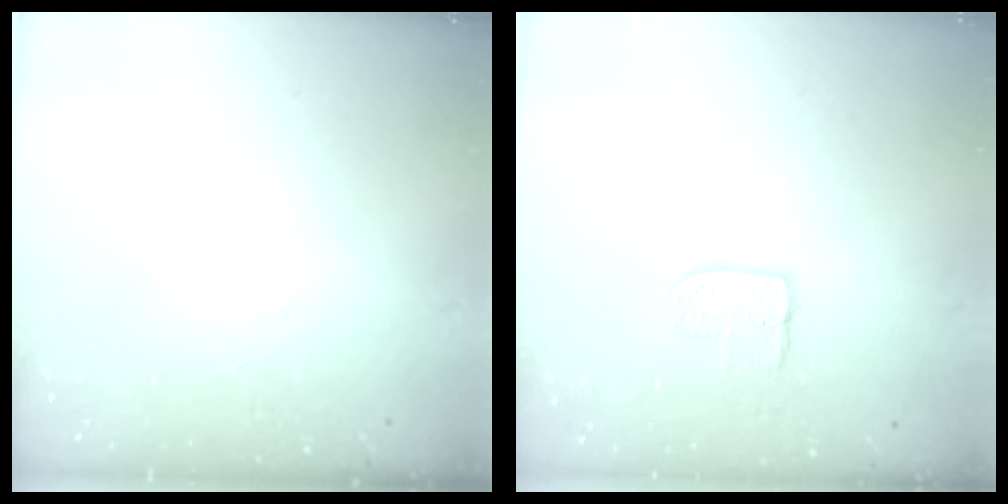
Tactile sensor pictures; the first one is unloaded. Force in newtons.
{"total": 7.4, "press": 7.4, "slide": 0.2}